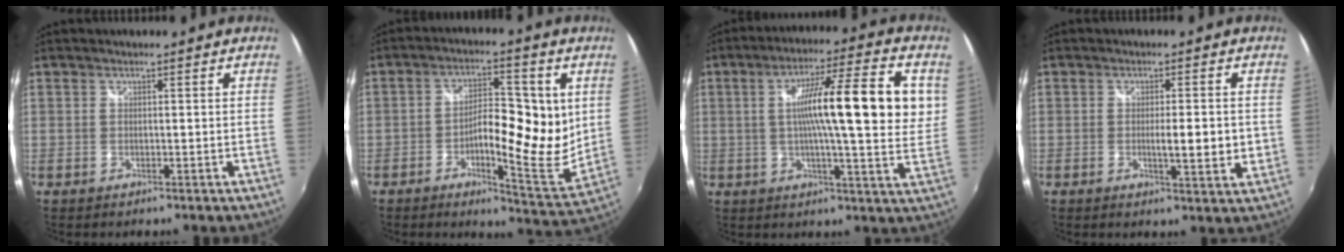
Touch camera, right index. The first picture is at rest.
{"total": 13.1, "force": [0.8, 4.7, 12.2], "torque": [-0.193, -0.006, 0.006]}
{"total": 17.5, "force": [3.2, 1.8, 17.1], "torque": [-0.266, 0.017, 0.039]}
{"total": 5.8, "force": [-0.4, 0.8, 5.7], "torque": [-0.090, -0.012, -0.003]}